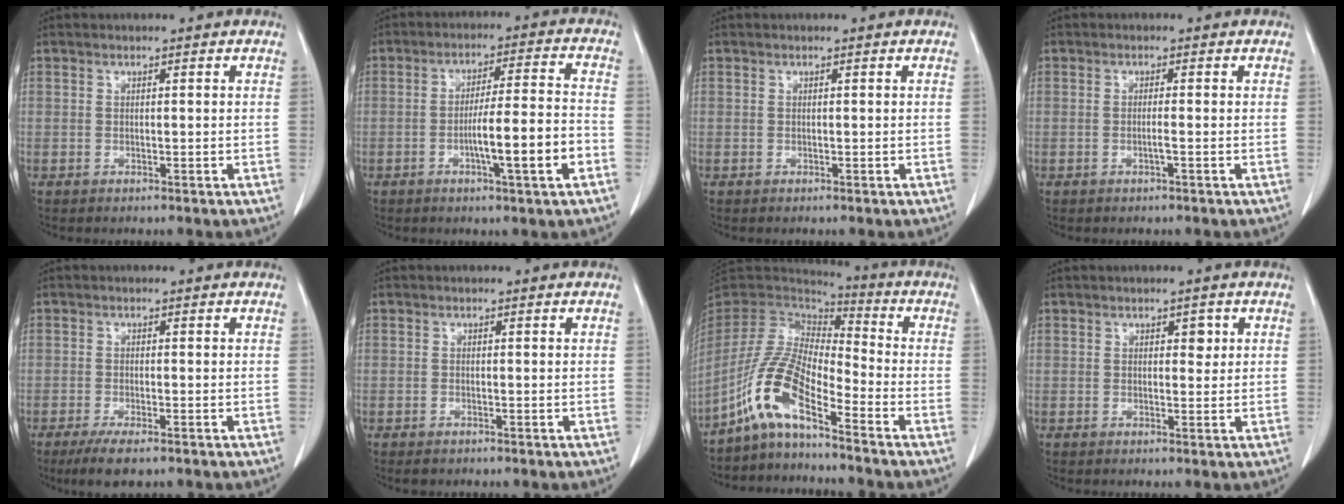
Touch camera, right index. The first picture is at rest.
{"total": 9.8, "force": [-3.4, 0.0, 9.2], "torque": [-0.146, 0.004, -0.055]}
{"total": 0.0}
{"total": 1.1, "force": [-0.4, -0.2, 1.0], "torque": [-0.019, 0.000, -0.007]}
{"total": 5.0, "force": [-3.4, 1.1, 3.4], "torque": [-0.060, -0.012, -0.053]}
{"total": 0.9, "force": [-0.7, 0.4, 0.4], "torque": [-0.012, -0.002, -0.009]}
{"total": 10.1, "force": [-6.6, 1.9, 7.3], "torque": [-0.169, 0.009, -0.137]}
{"total": 1.6, "force": [0.6, 0.9, 1.1], "torque": [-0.012, 0.000, 0.007]}